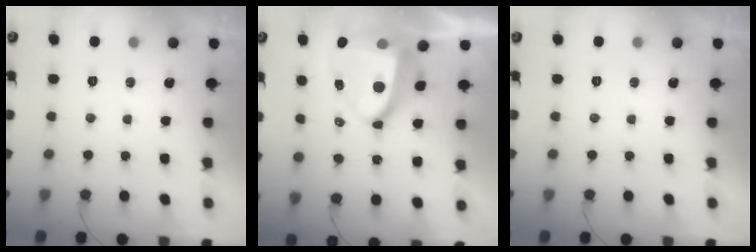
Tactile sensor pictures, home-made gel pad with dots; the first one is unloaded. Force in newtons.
{"total": 10.2, "press": 10.1, "slide": 1.2}
{"total": 0.0}